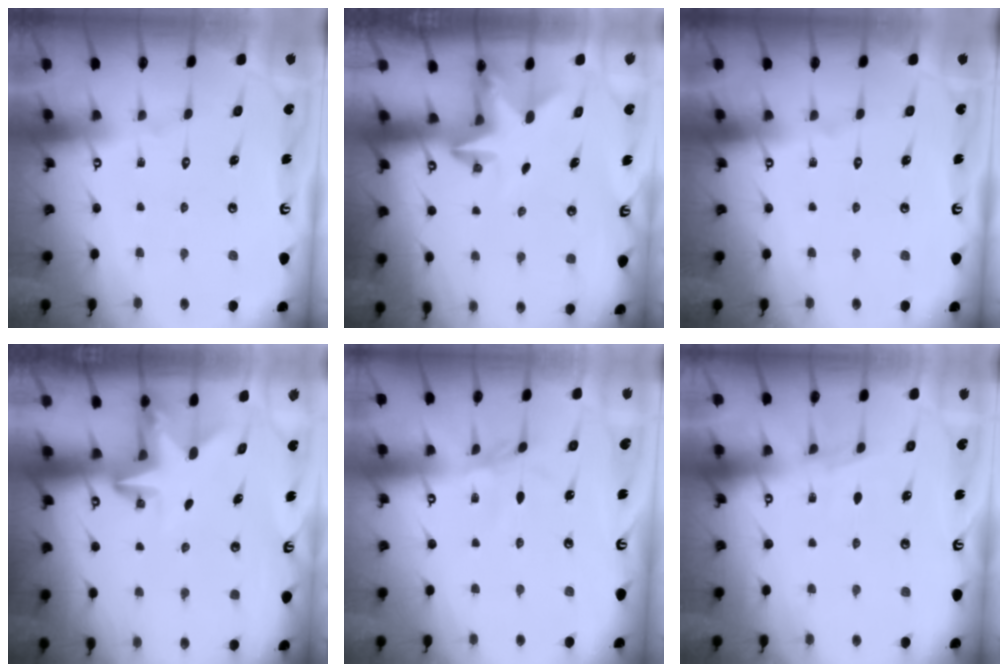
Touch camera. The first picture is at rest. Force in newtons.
{"total": 2.4, "press": 2.4, "slide": 0.4}
{"total": 0.0}
{"total": 3.2, "press": 3.2, "slide": 0.1}
{"total": 1.5, "press": 1.5, "slide": 0.4}
{"total": 3.7, "press": 3.7, "slide": 0.6}